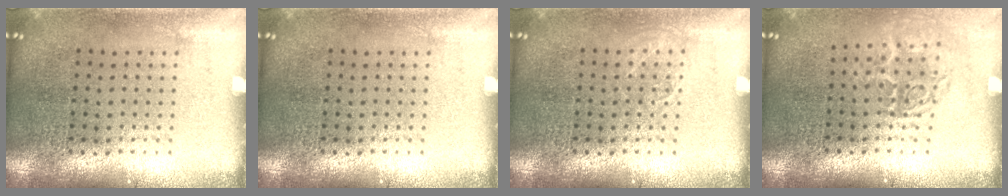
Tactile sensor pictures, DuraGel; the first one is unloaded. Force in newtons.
{"total": 0.0}
{"total": 0.9, "press": 0.8, "slide": 0.2}
{"total": 1.7, "press": 1.3, "slide": 1.1}